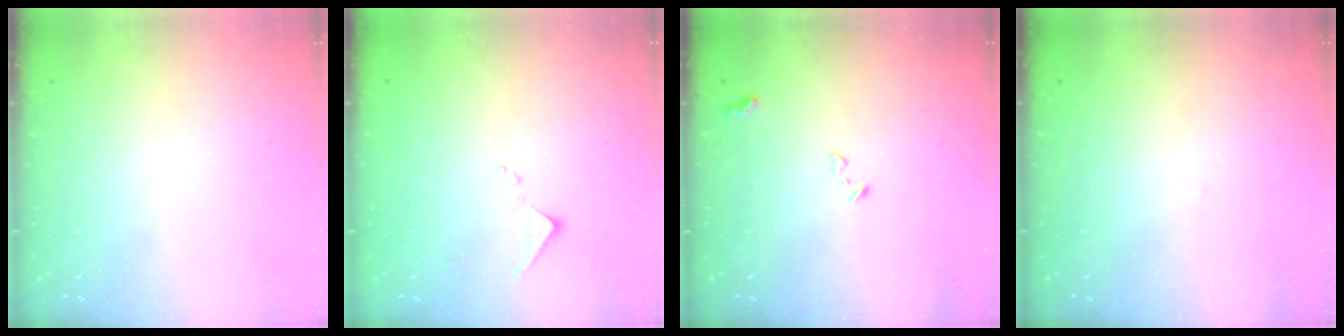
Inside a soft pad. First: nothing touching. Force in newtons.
{"total": 6.7, "press": 6.7, "slide": 0.8}
{"total": 7.4, "press": 7.3, "slide": 1.0}
{"total": 6.2, "press": 6.1, "slide": 0.8}